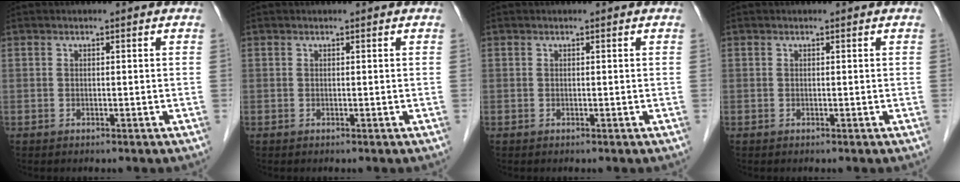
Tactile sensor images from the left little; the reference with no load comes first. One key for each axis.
{"total": 0.0}
{"total": 0.0}
{"total": 0.0}